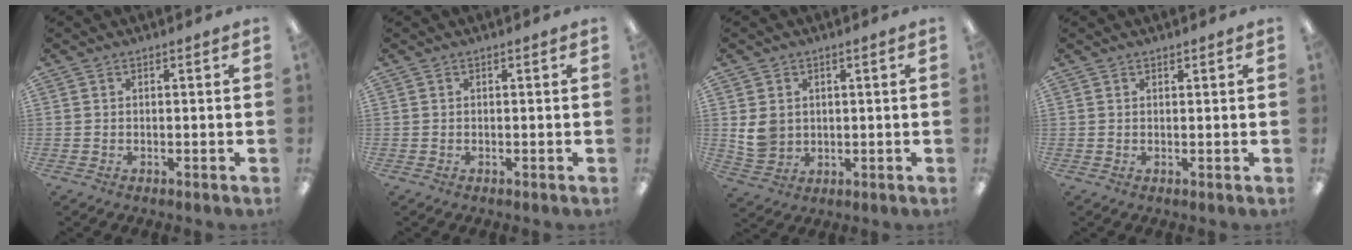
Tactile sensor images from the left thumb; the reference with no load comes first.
{"total": 0.0}
{"total": 6.0, "force": [1.0, 5.3, 2.6], "torque": [-0.060, 0.005, 0.021]}
{"total": 0.6, "force": [0.6, 0.2, 0.0], "torque": [-0.001, -0.001, 0.011]}